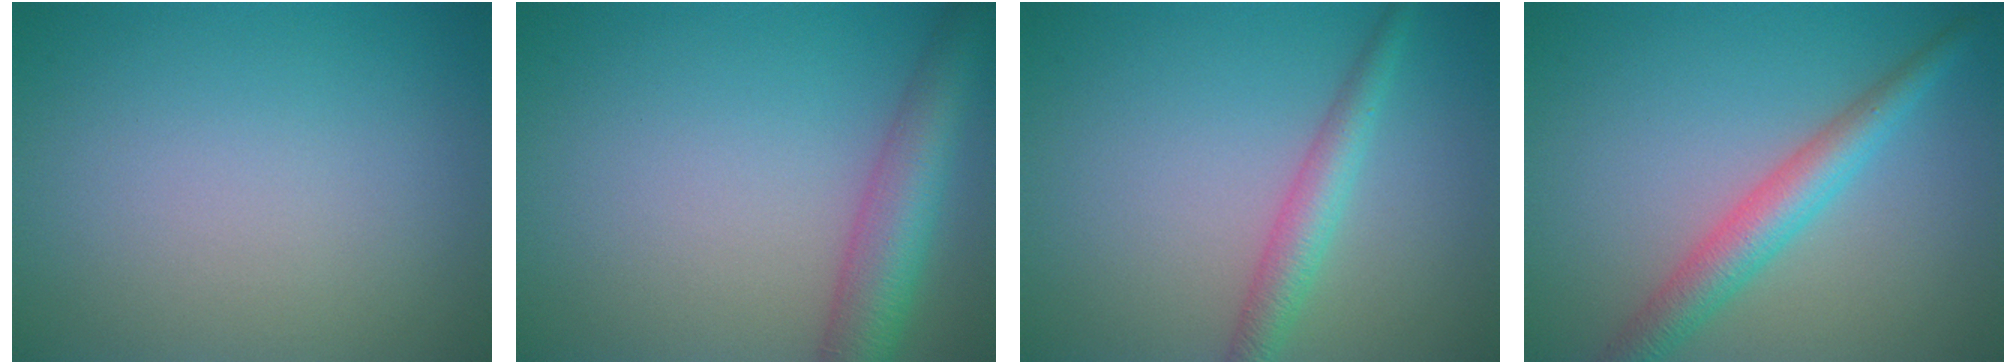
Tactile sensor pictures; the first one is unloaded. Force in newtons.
{"total": 5.6, "press": 5.6, "slide": 0.1}
{"total": 2.8, "press": 2.8, "slide": 0.0}
{"total": 4.0, "press": 4.0, "slide": 0.1}